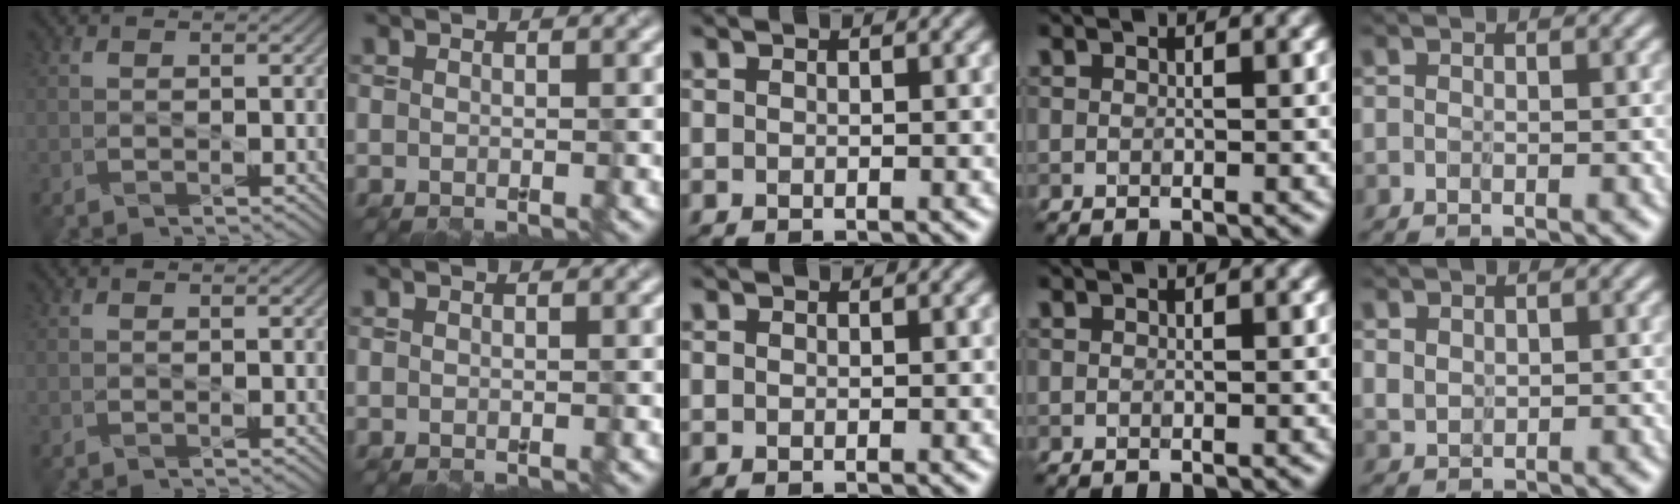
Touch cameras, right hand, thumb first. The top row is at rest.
{"little": {"total": 1.3, "force": [1.0, 0.6, 0.5], "torque": [-0.036, 0.001, 0.022]}}